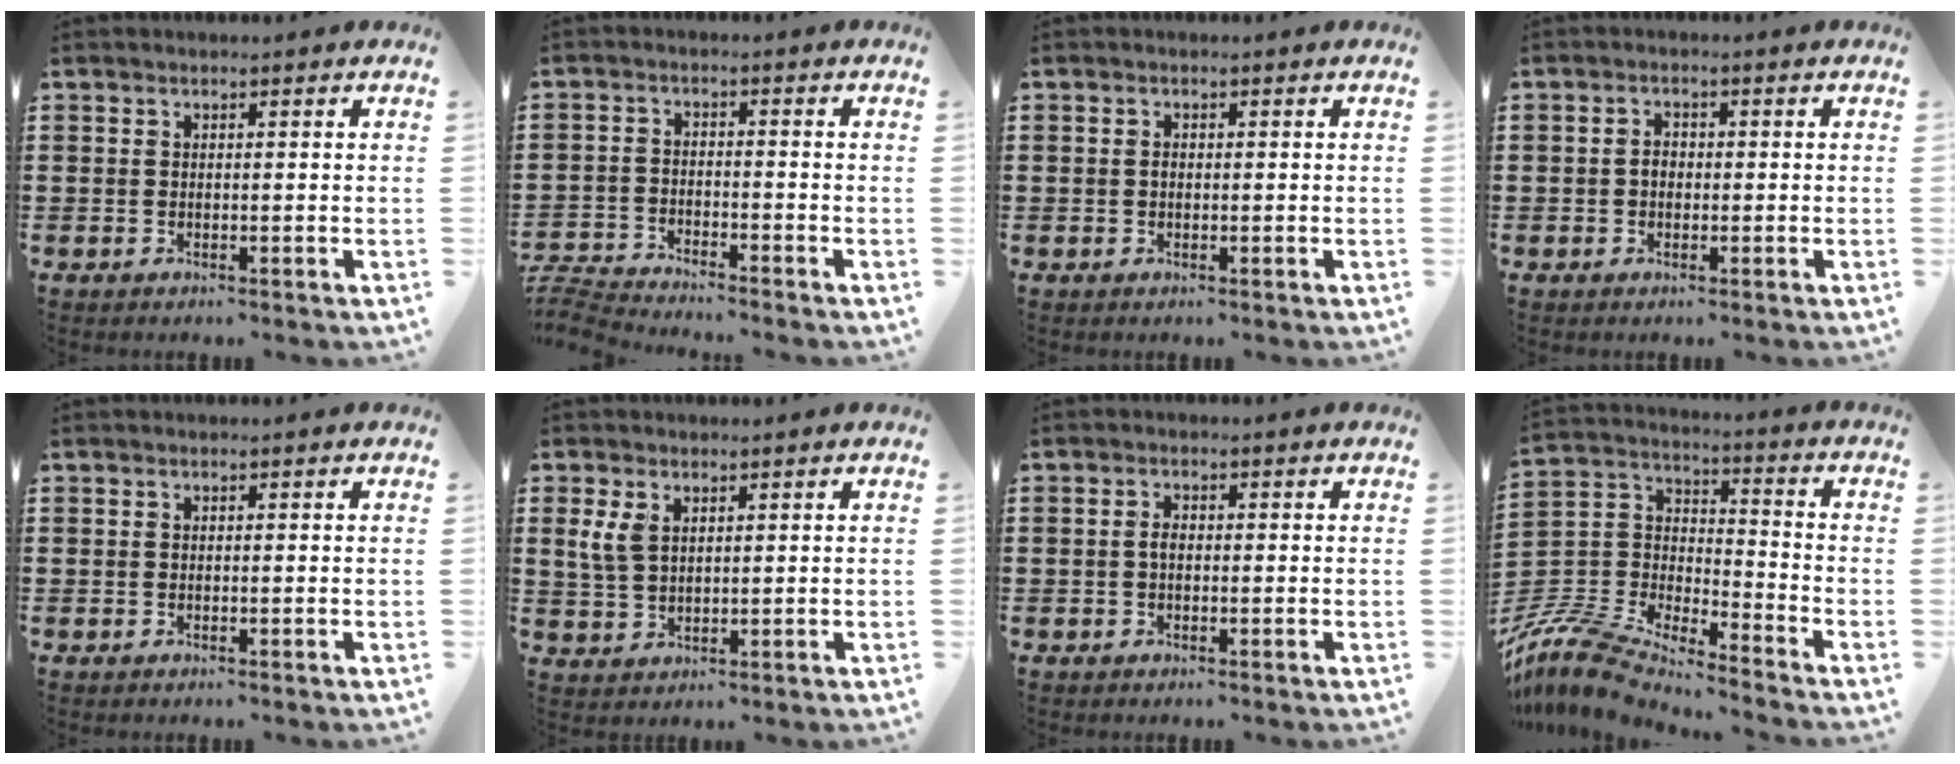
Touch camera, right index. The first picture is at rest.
{"total": 4.3, "force": [-4.3, 0.0, 0.3], "torque": [-0.029, -0.008, -0.095]}
{"total": 0.8, "force": [-0.1, 0.5, 0.5], "torque": [-0.013, 0.001, -0.002]}
{"total": 1.8, "force": [-0.3, 1.3, 1.2], "torque": [-0.024, 0.005, -0.007]}
{"total": 0.0}
{"total": 3.8, "force": [1.7, 2.3, 2.5], "torque": [-0.064, 0.005, 0.028]}
{"total": 1.6, "force": [-0.2, 0.8, 1.3], "torque": [-0.033, -0.001, -0.007]}
{"total": 8.7, "force": [-8.3, 1.2, 2.4], "torque": [-0.080, -0.007, -0.175]}